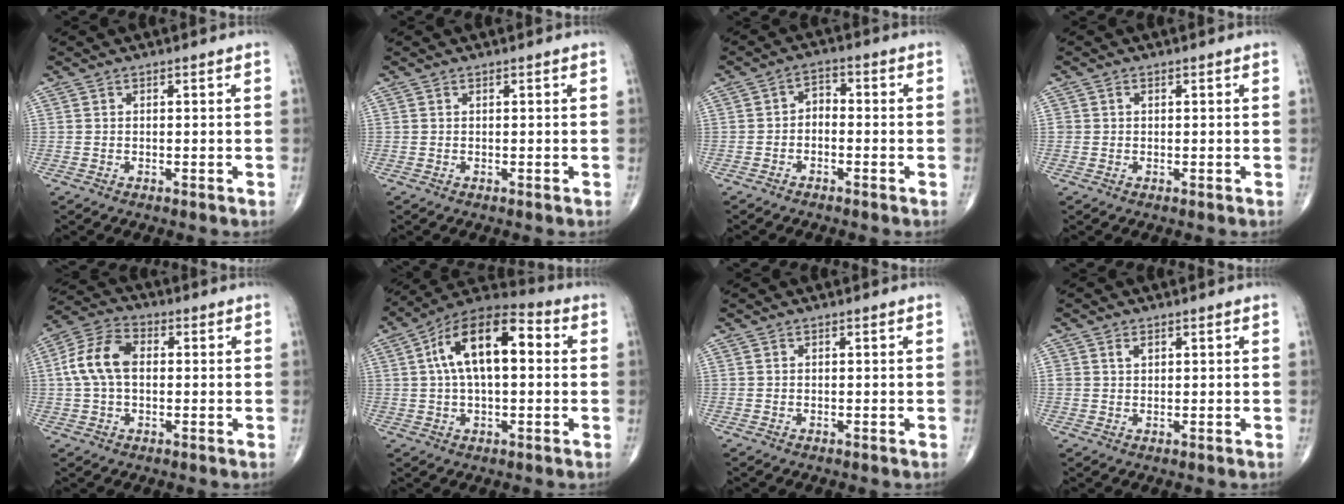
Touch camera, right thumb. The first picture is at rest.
{"total": 0.0}
{"total": 3.1, "force": [-0.9, 2.2, 2.0], "torque": [-0.020, 0.023, -0.029]}
{"total": 0.8, "force": [0.2, 0.7, 0.2], "torque": [0.002, 0.001, 0.002]}
{"total": 9.8, "force": [0.7, 6.2, 7.5], "torque": [-0.154, 0.027, 0.007]}
{"total": 16.0, "force": [2.8, 7.8, 13.6], "torque": [-0.227, 0.033, 0.038]}
{"total": 0.0}
{"total": 1.7, "force": [0.8, 1.2, 0.9], "torque": [-0.010, -0.003, 0.015]}